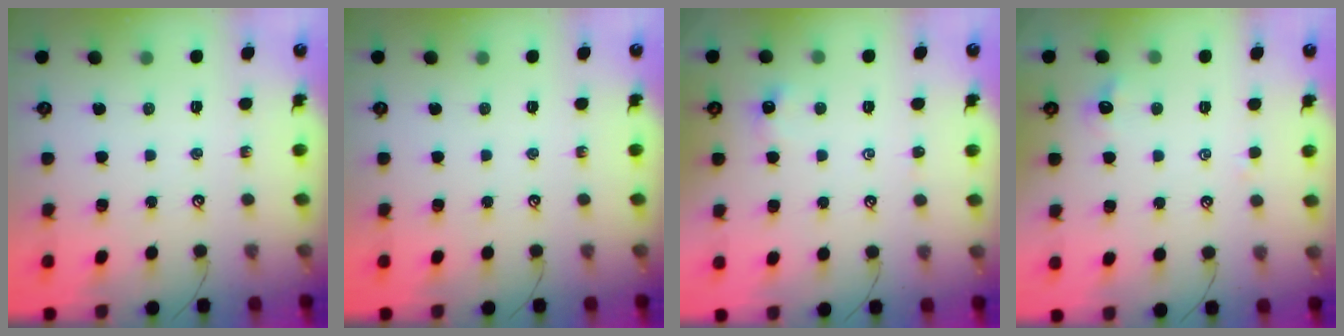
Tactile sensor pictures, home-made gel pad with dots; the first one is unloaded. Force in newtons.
{"total": 0.0}
{"total": 0.6, "press": 0.5, "slide": 0.4}
{"total": 0.9, "press": 0.6, "slide": 0.6}